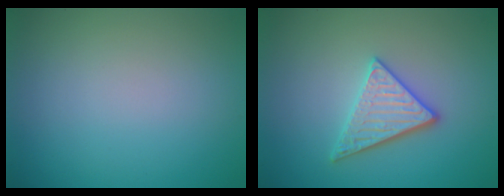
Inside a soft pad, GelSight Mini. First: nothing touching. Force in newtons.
{"total": 3.1, "press": 2.9, "slide": 1.1}